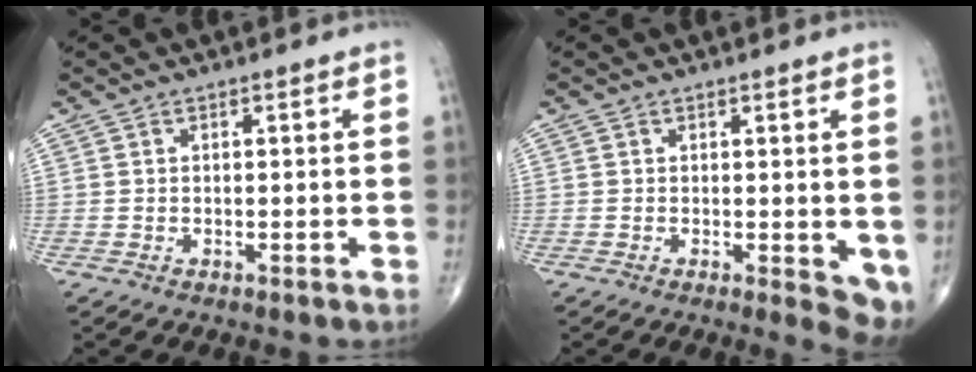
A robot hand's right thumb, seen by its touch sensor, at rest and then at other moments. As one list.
[{"total": 4.6, "force": [-0.1, 1.6, 4.3], "torque": [-0.046, -0.012, -0.002]}]